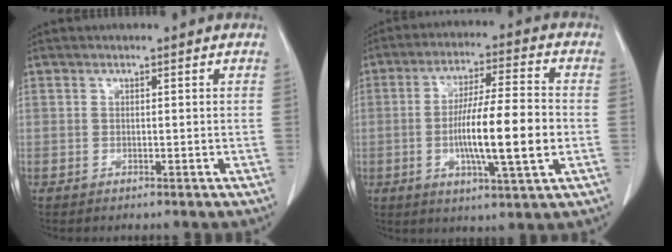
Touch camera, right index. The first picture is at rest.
{"total": 13.4, "force": [-2.3, 1.2, 13.2], "torque": [-0.234, -0.003, -0.041]}